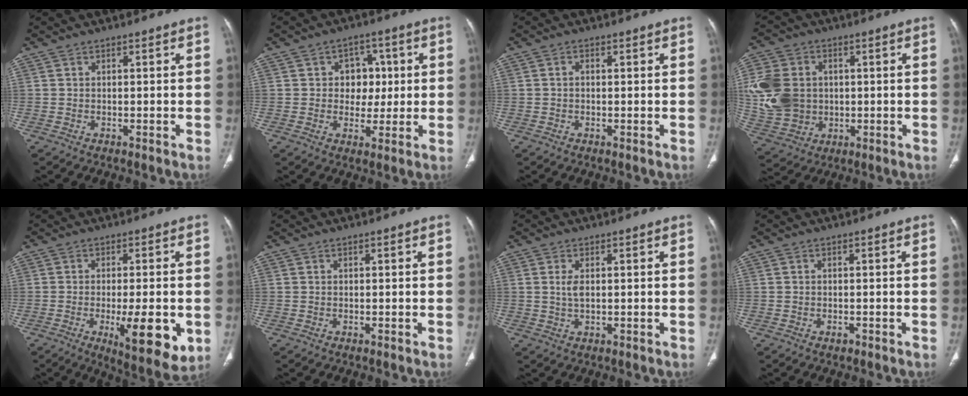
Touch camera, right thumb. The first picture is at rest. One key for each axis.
{"total": 7.2, "fx": 0.9, "fy": 5.9, "fz": 4.1, "tx": -0.011, "ty": 0.005, "tz": 0.011}
{"total": 0.9, "fx": 0.0, "fy": 0.6, "fz": 0.7, "tx": -0.013, "ty": 0.004, "tz": -0.001}
{"total": 15.1, "fx": 1.2, "fy": 12.2, "fz": 8.8, "tx": -0.178, "ty": 0.006, "tz": 0.037}
{"total": 12.5, "fx": -3.3, "fy": 3.8, "fz": 11.5, "tx": -0.156, "ty": -0.021, "tz": -0.041}
{"total": 0.0}
{"total": 2.7, "fx": 0.4, "fy": 1.3, "fz": 2.4, "tx": -0.053, "ty": -0.002, "tz": 0.010}
{"total": 0.8, "fx": -0.4, "fy": 0.5, "fz": 0.3, "tx": -0.006, "ty": 0.001, "tz": -0.007}